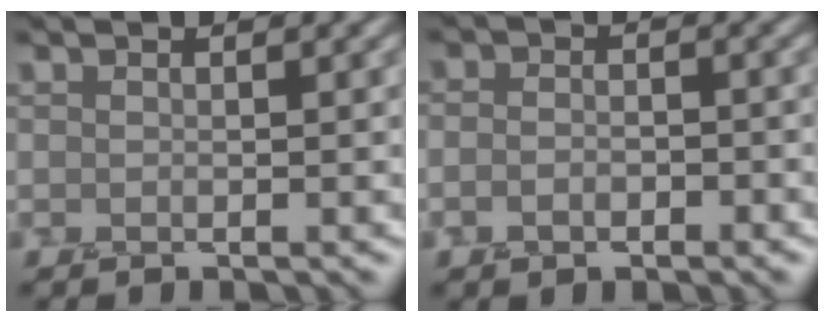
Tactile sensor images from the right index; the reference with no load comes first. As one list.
[{"total": 2.1, "force": [-0.7, 1.4, 1.3], "torque": [-0.012, 0.002, -0.017]}]